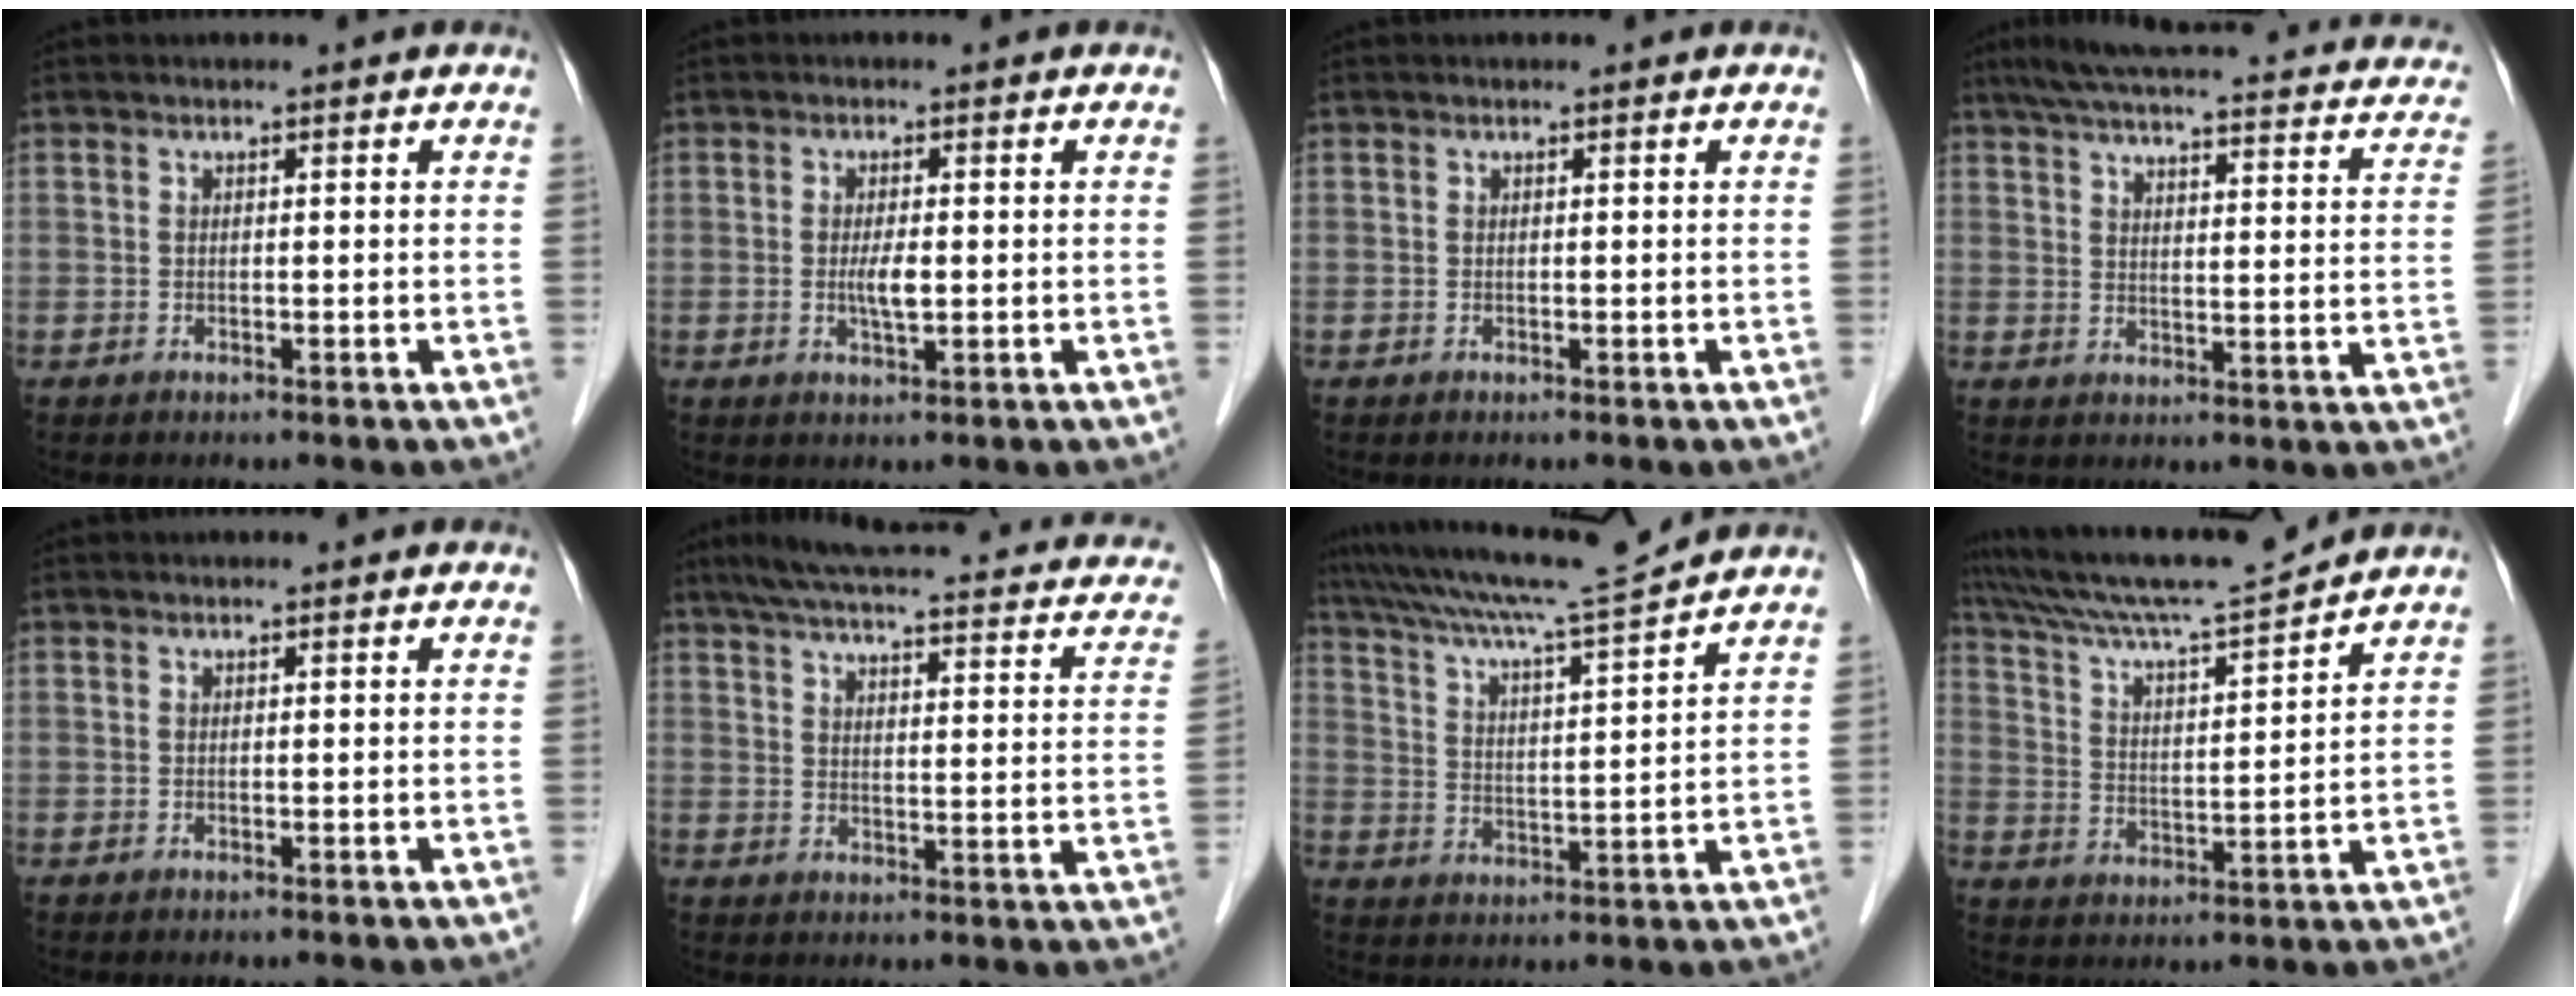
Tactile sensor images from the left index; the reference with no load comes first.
{"total": 2.6, "force": [-0.5, 0.5, 2.5], "torque": [-0.052, -0.005, -0.007]}
{"total": 0.0}
{"total": 26.7, "force": [22.3, 5.1, 13.8], "torque": [-0.199, 0.015, 0.261]}
{"total": 0.0}
{"total": 24.5, "force": [19.7, 5.1, 13.7], "torque": [-0.195, 0.023, 0.228]}
{"total": 13.1, "force": [11.9, -2.4, 4.9], "torque": [-0.095, -0.013, 0.194]}
{"total": 13.0, "force": [12.2, -1.9, 4.2], "torque": [-0.086, -0.009, 0.208]}